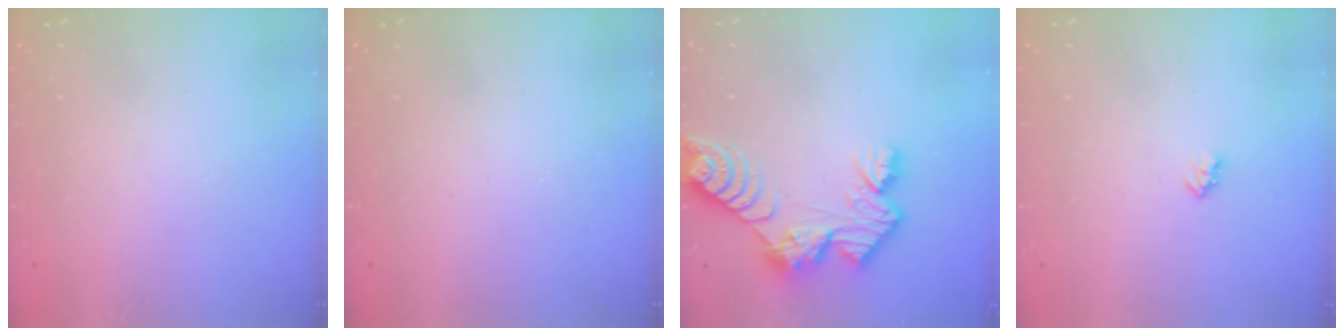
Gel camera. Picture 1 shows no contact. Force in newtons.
{"total": 0.0}
{"total": 10.3, "press": 10.3, "slide": 1.0}
{"total": 2.0, "press": 2.0, "slide": 0.3}